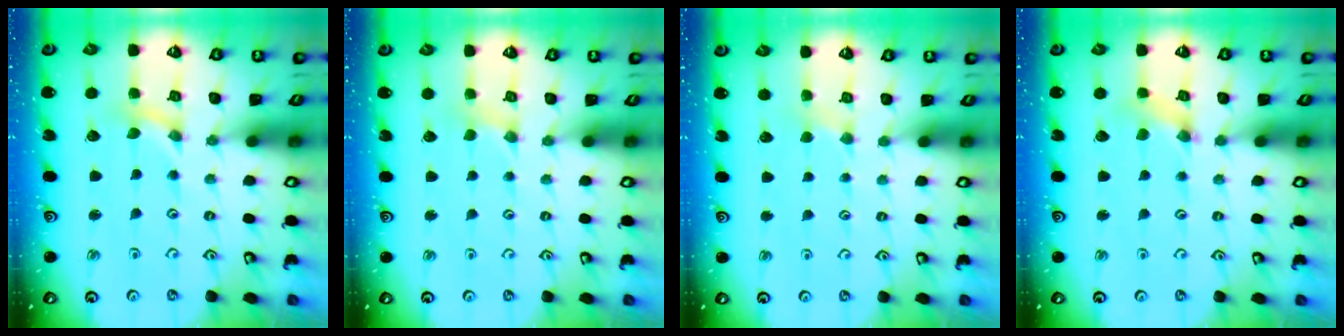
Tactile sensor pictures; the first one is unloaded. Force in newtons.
{"total": 1.1, "press": 1.1, "slide": 0.4}
{"total": 2.0, "press": 2.0, "slide": 0.3}
{"total": 0.9, "press": 0.9, "slide": 0.2}